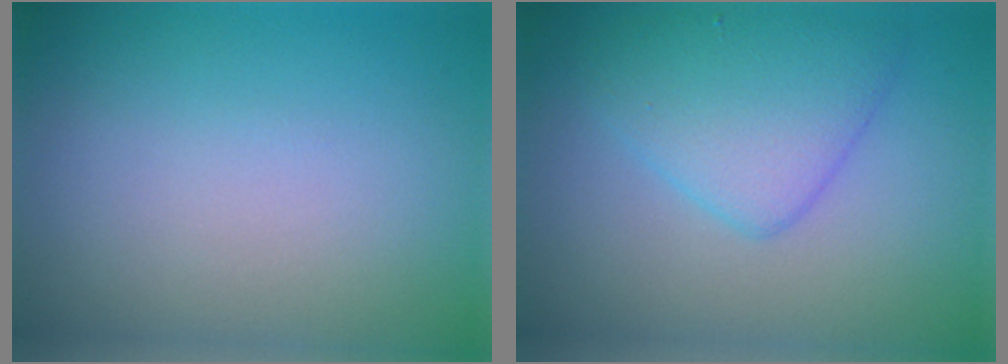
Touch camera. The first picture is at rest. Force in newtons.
{"total": 4.4, "press": 4.3, "slide": 0.1}